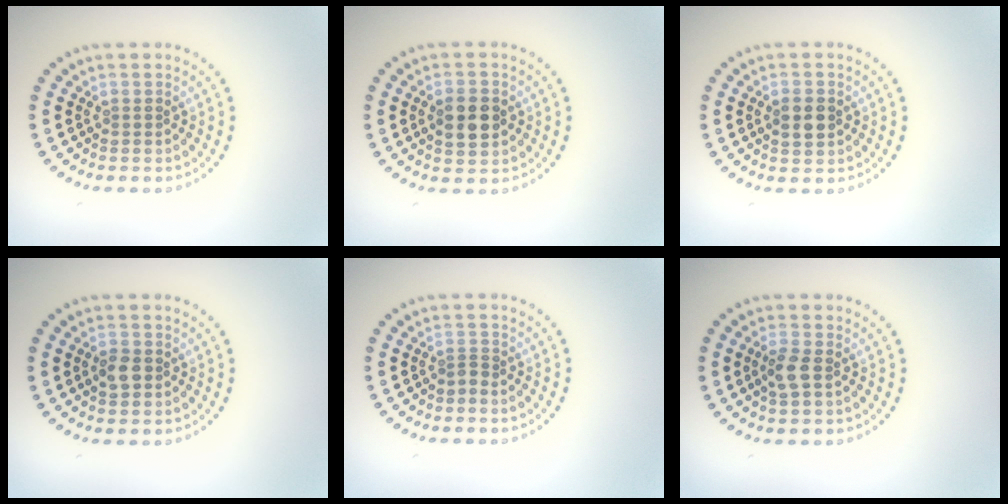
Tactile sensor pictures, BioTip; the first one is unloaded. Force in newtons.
{"total": 3.4, "press": 3.4, "slide": 0.1}
{"total": 2.4, "press": 2.4, "slide": 0.1}
{"total": 1.8, "press": 1.8, "slide": 0.1}
{"total": 0.8, "press": 0.5, "slide": 0.6}
{"total": 2.1, "press": 2.0, "slide": 0.5}